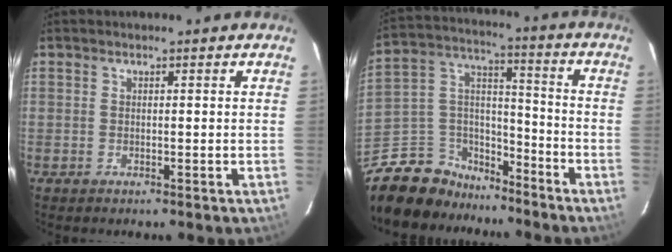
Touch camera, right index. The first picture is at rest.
{"total": 15.7, "force": [-12.3, 8.9, 4.2], "torque": [-0.113, 0.062, -0.206]}